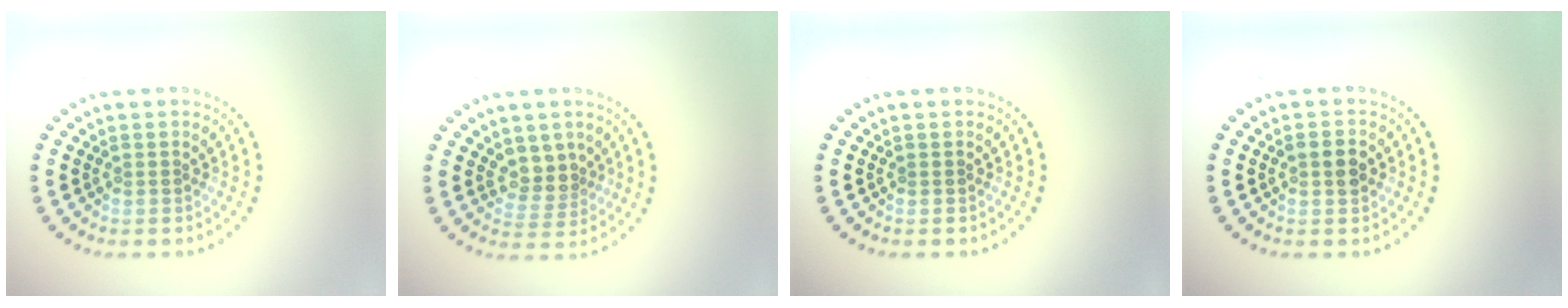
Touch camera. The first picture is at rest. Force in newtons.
{"total": 2.5, "press": 2.1, "slide": 1.5}
{"total": 0.0}
{"total": 1.8, "press": 1.8, "slide": 0.1}